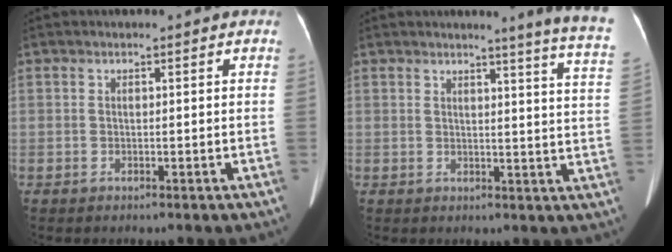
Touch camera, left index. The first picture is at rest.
{"total": 10.4, "force": [9.2, -1.7, 4.6], "torque": [-0.047, -0.073, 0.079]}